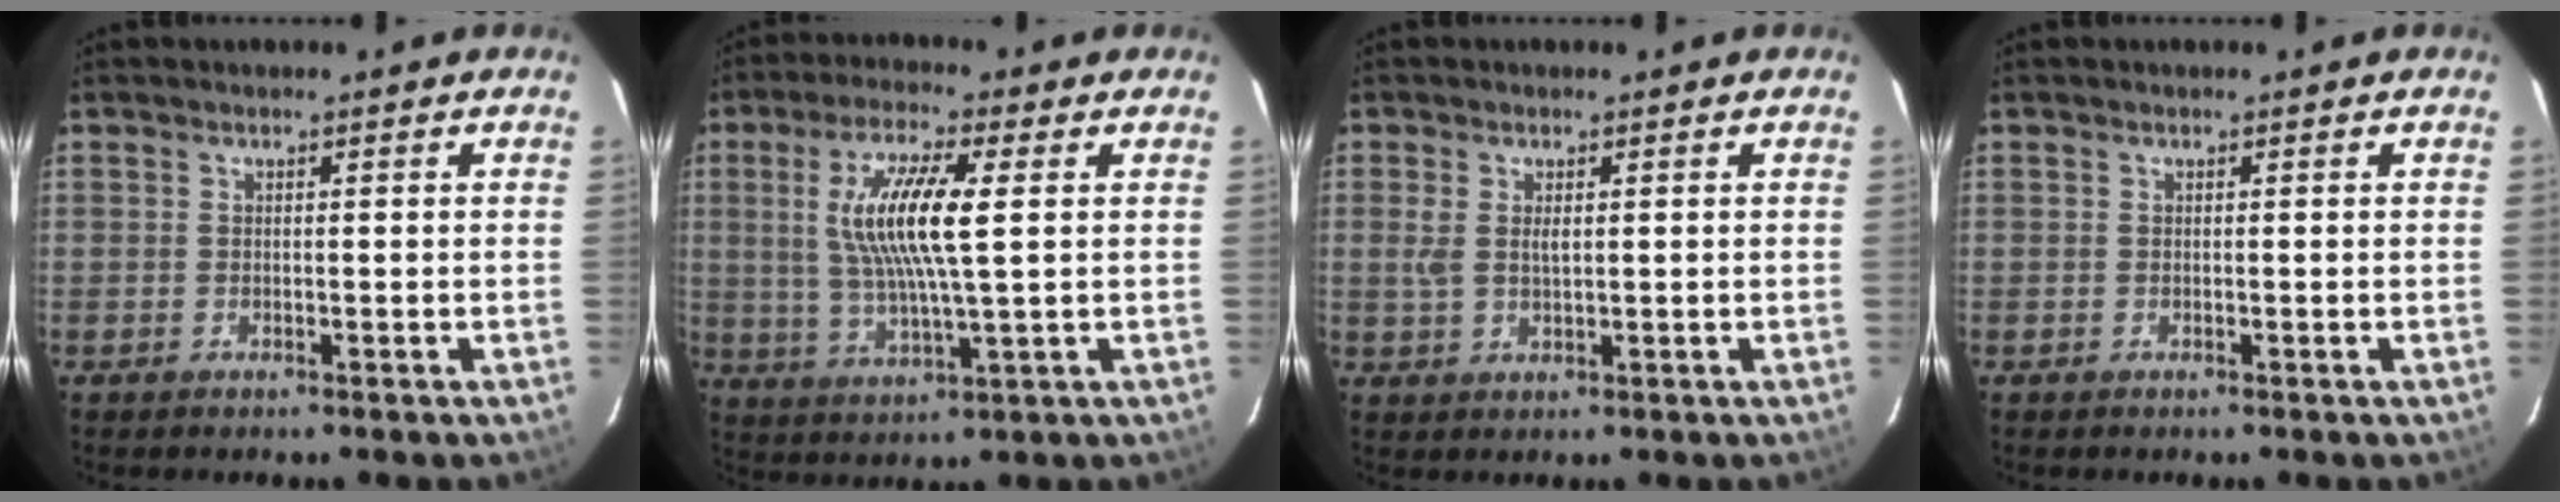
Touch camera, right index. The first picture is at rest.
{"total": 12.4, "force": [2.2, 2.0, 12.0], "torque": [-0.238, 0.000, 0.045]}
{"total": 3.2, "force": [0.7, 1.6, 2.7], "torque": [-0.054, 0.000, 0.014]}
{"total": 0.0}